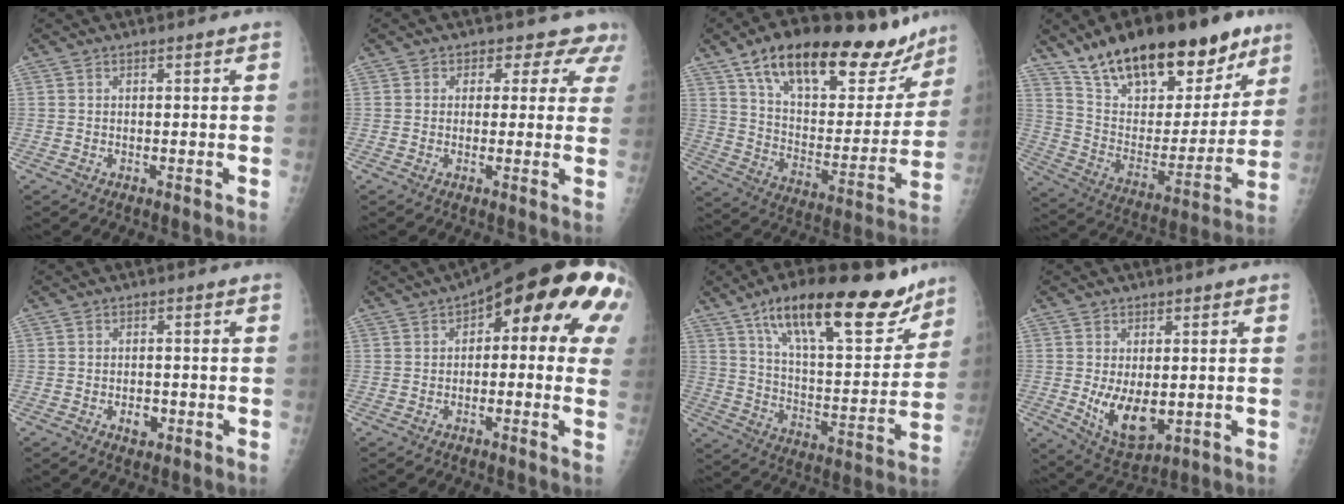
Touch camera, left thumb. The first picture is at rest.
{"total": 5.9, "force": [4.3, 4.1, 0.7], "torque": [0.038, -0.013, 0.028]}
{"total": 29.4, "force": [19.7, 11.8, 18.4], "torque": [-0.242, -0.046, 0.309]}
{"total": 28.4, "force": [19.5, 12.1, 16.7], "torque": [-0.227, -0.058, 0.317]}
{"total": 2.5, "force": [-0.9, 1.8, 1.5], "torque": [-0.013, 0.004, -0.009]}
{"total": 18.1, "force": [5.9, 6.9, 15.7], "torque": [-0.178, 0.027, 0.063]}
{"total": 24.5, "force": [16.0, 8.5, 16.4], "torque": [-0.212, -0.055, 0.258]}
{"total": 8.8, "force": [-0.8, 5.0, 7.2], "torque": [-0.107, -0.019, 0.003]}